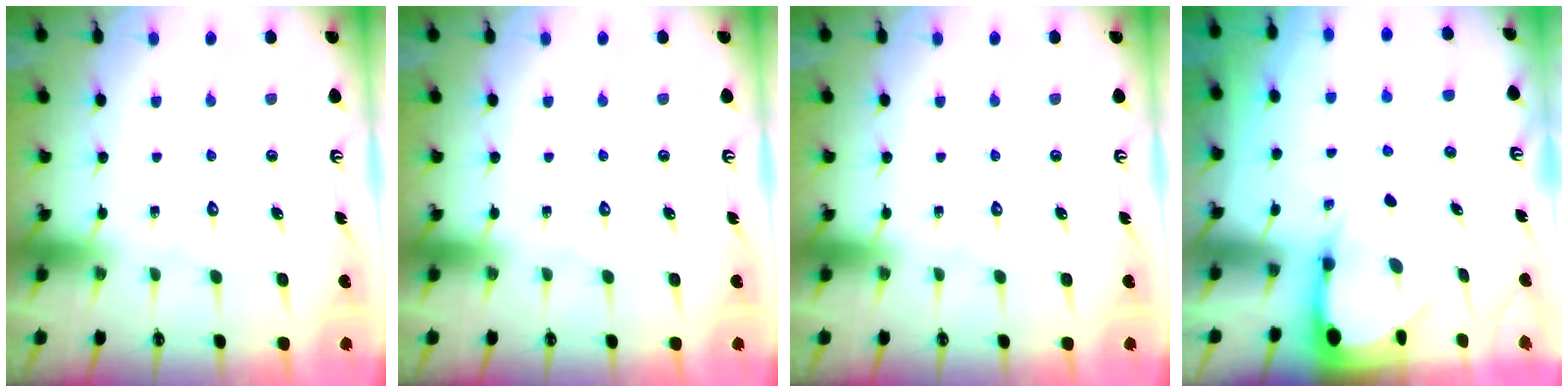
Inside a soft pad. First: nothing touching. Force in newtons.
{"total": 0.0}
{"total": 0.0}
{"total": 3.0, "press": 3.0, "slide": 0.2}